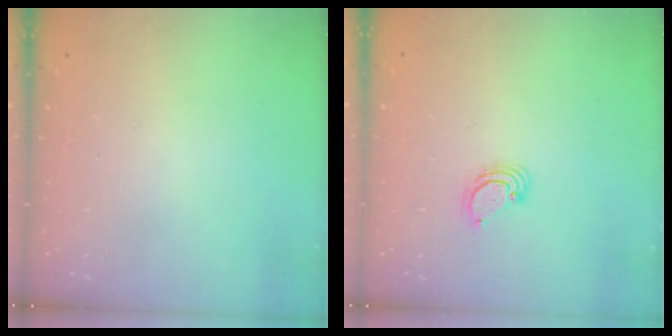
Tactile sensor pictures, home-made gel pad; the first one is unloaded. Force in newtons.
{"total": 3.9, "press": 3.9, "slide": 0.2}